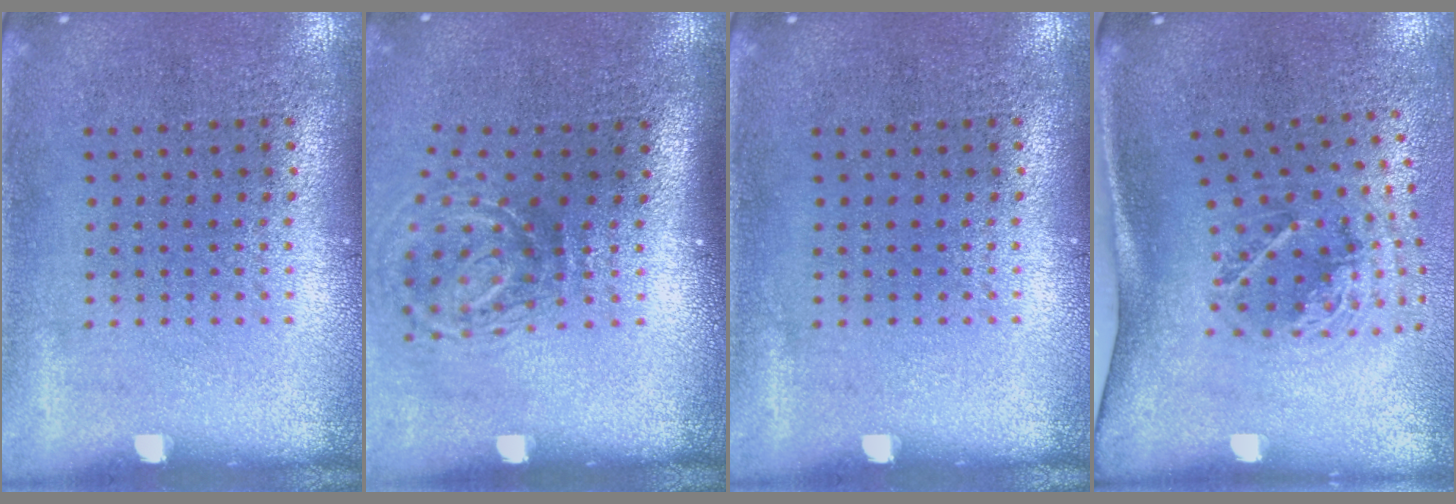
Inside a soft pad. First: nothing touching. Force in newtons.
{"total": 2.0, "press": 1.3, "slide": 1.6}
{"total": 0.0}
{"total": 2.0, "press": 1.3, "slide": 1.6}